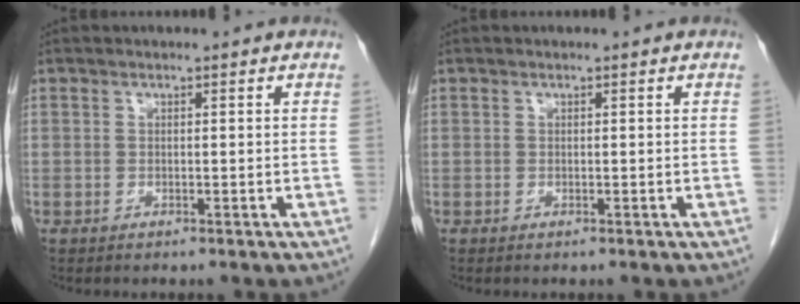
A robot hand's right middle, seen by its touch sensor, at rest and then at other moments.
{"total": 0.0}